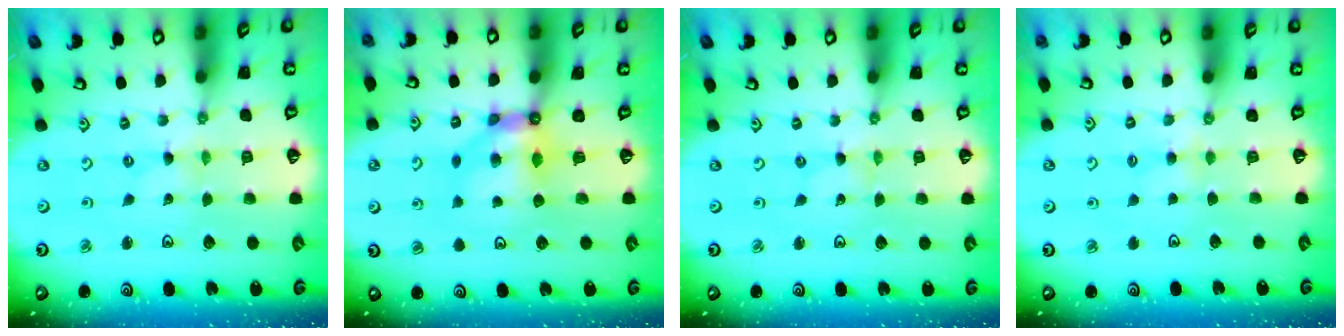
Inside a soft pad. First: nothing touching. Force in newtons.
{"total": 9.2, "press": 9.2, "slide": 0.4}
{"total": 0.0}
{"total": 2.7, "press": 2.6, "slide": 0.5}